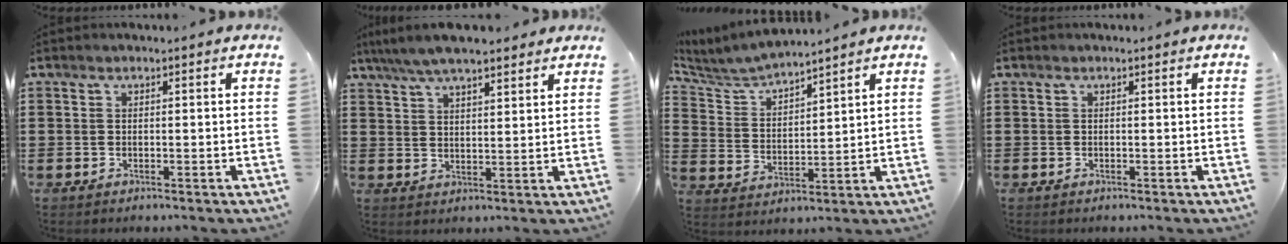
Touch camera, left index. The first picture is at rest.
{"total": 6.1, "force": [5.3, 1.3, 2.8], "torque": [-0.069, -0.008, 0.096]}
{"total": 5.2, "force": [5.0, 0.5, 1.4], "torque": [-0.052, -0.026, 0.085]}
{"total": 0.0}